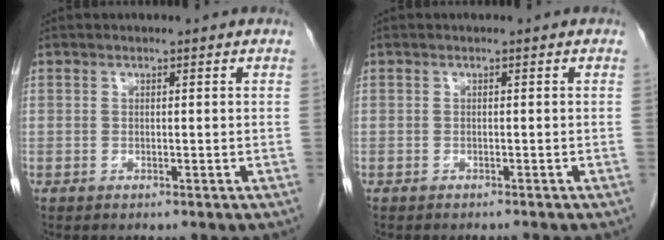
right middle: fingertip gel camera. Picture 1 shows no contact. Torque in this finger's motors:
{"motor_torque": [-0.03, 0.03, -0.02, -0.01]}